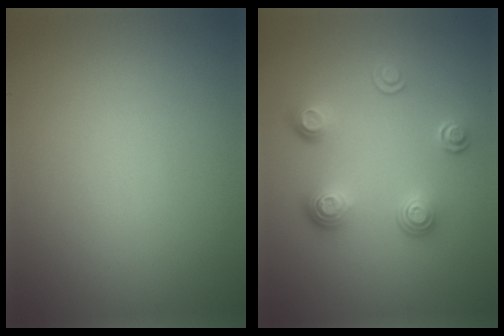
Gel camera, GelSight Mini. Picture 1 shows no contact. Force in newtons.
{"total": 3.7, "press": 2.7, "slide": 2.6}